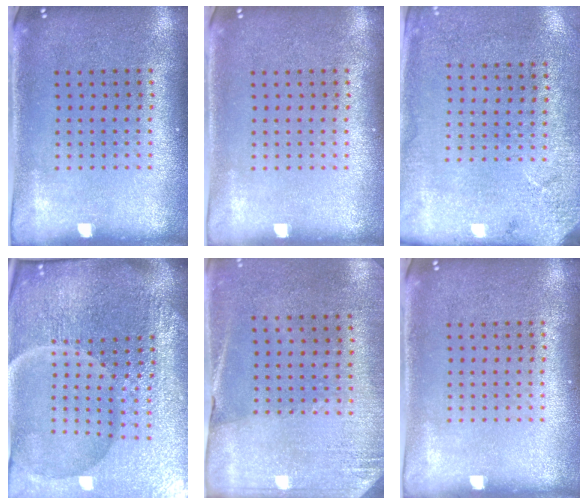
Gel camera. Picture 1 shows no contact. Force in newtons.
{"total": 0.0}
{"total": 2.7, "press": 2.2, "slide": 1.5}
{"total": 7.3, "press": 6.4, "slide": 3.5}
{"total": 2.6, "press": 2.3, "slide": 1.1}
{"total": 0.0}